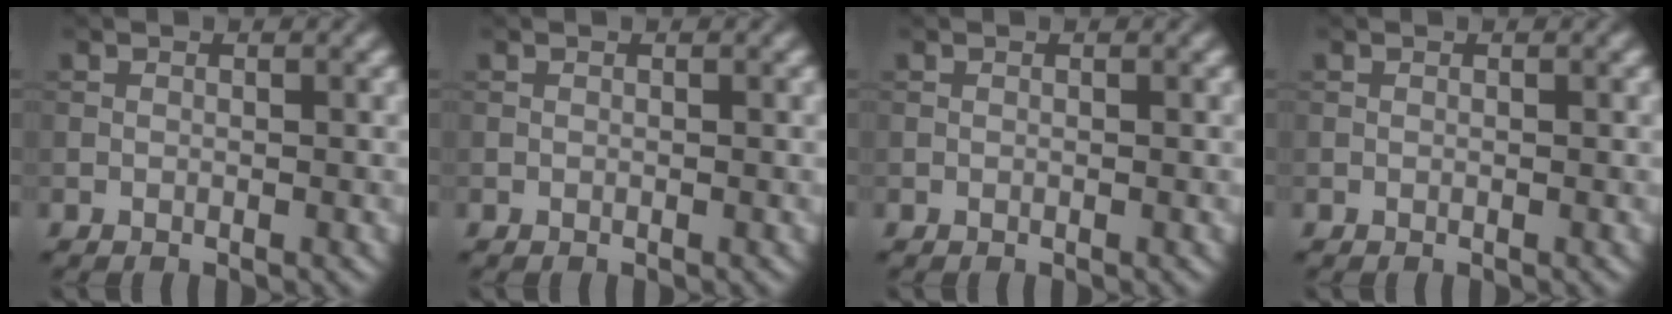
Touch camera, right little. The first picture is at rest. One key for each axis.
{"total": 0.0}
{"total": 0.0}
{"total": 0.0}